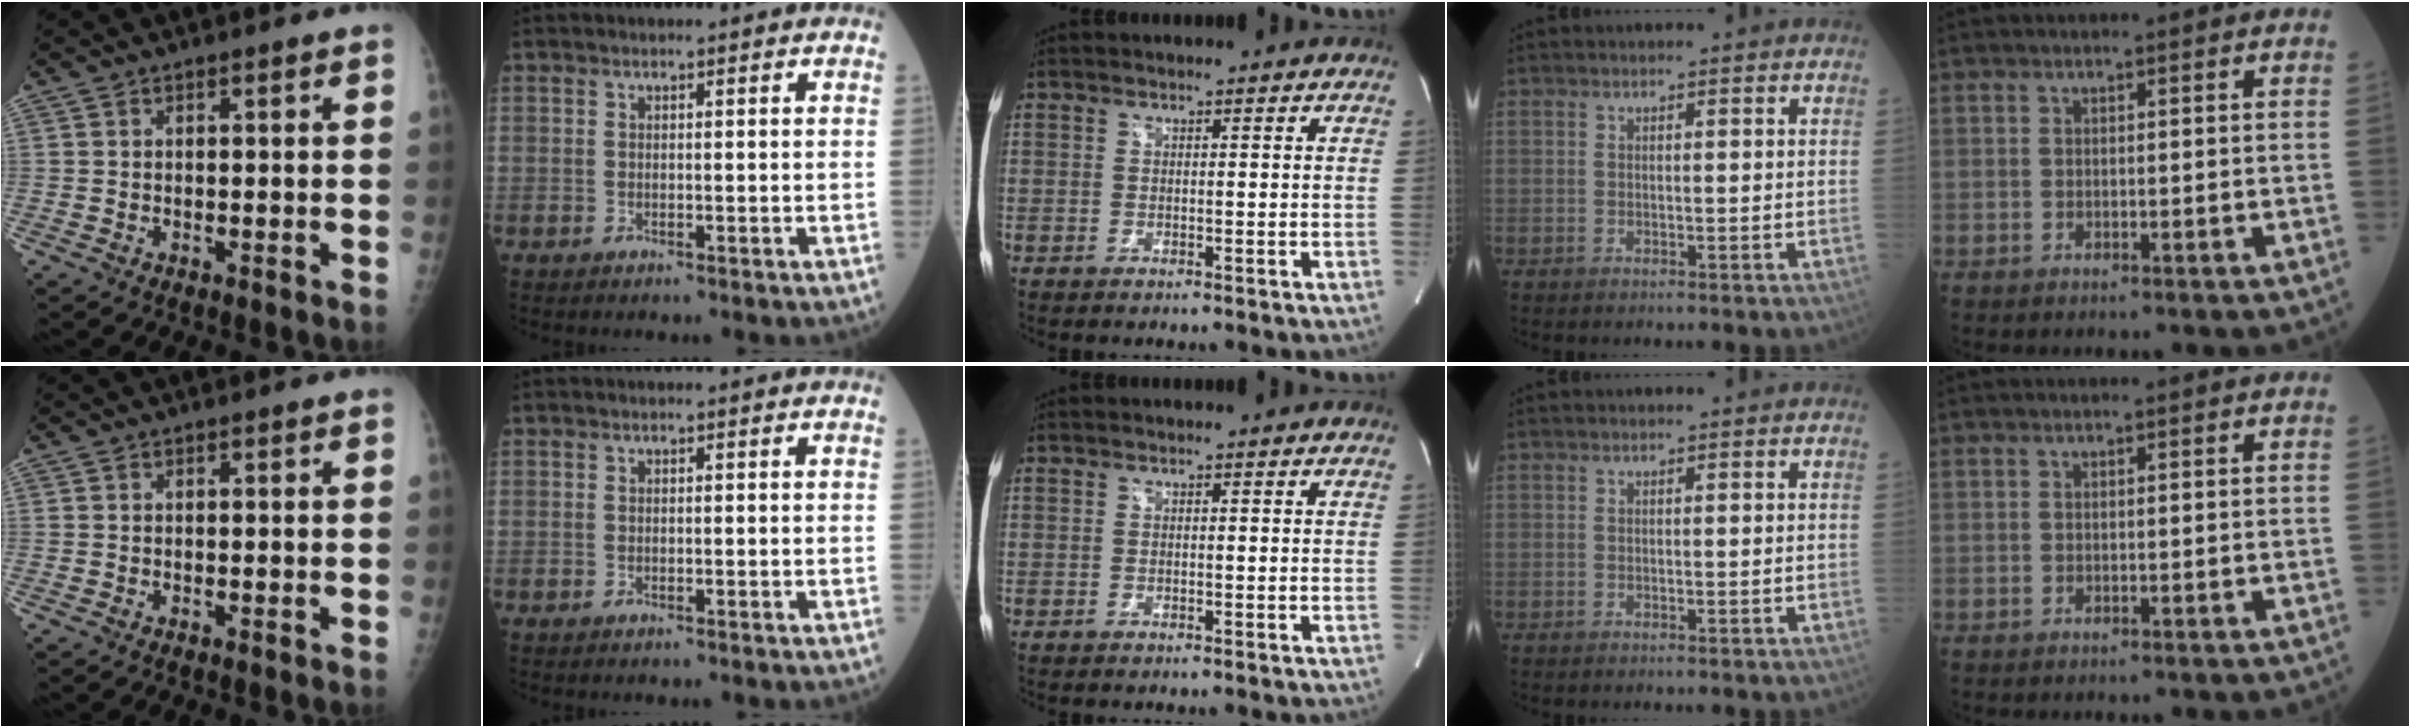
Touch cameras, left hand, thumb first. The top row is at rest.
{}